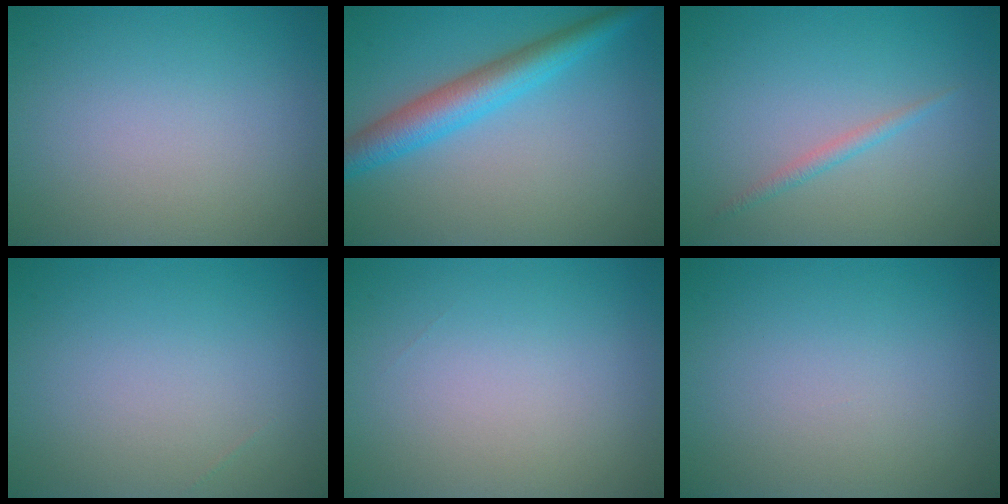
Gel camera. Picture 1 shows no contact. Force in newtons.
{"total": 4.9, "press": 4.9, "slide": 0.1}
{"total": 1.1, "press": 1.1, "slide": 0.1}
{"total": 0.0}
{"total": 0.0}
{"total": 0.0}